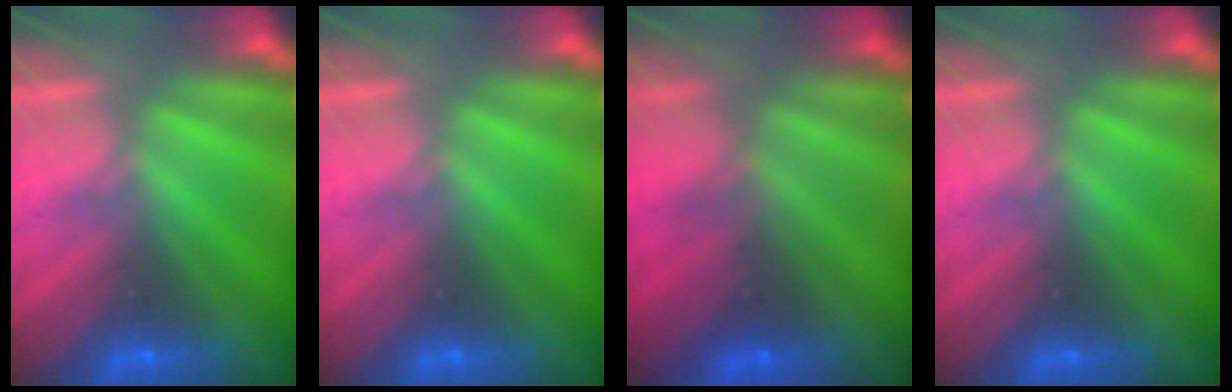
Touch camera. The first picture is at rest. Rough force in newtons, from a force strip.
{"total": 0.0}
{"total": 2.9}
{"total": 0.0}